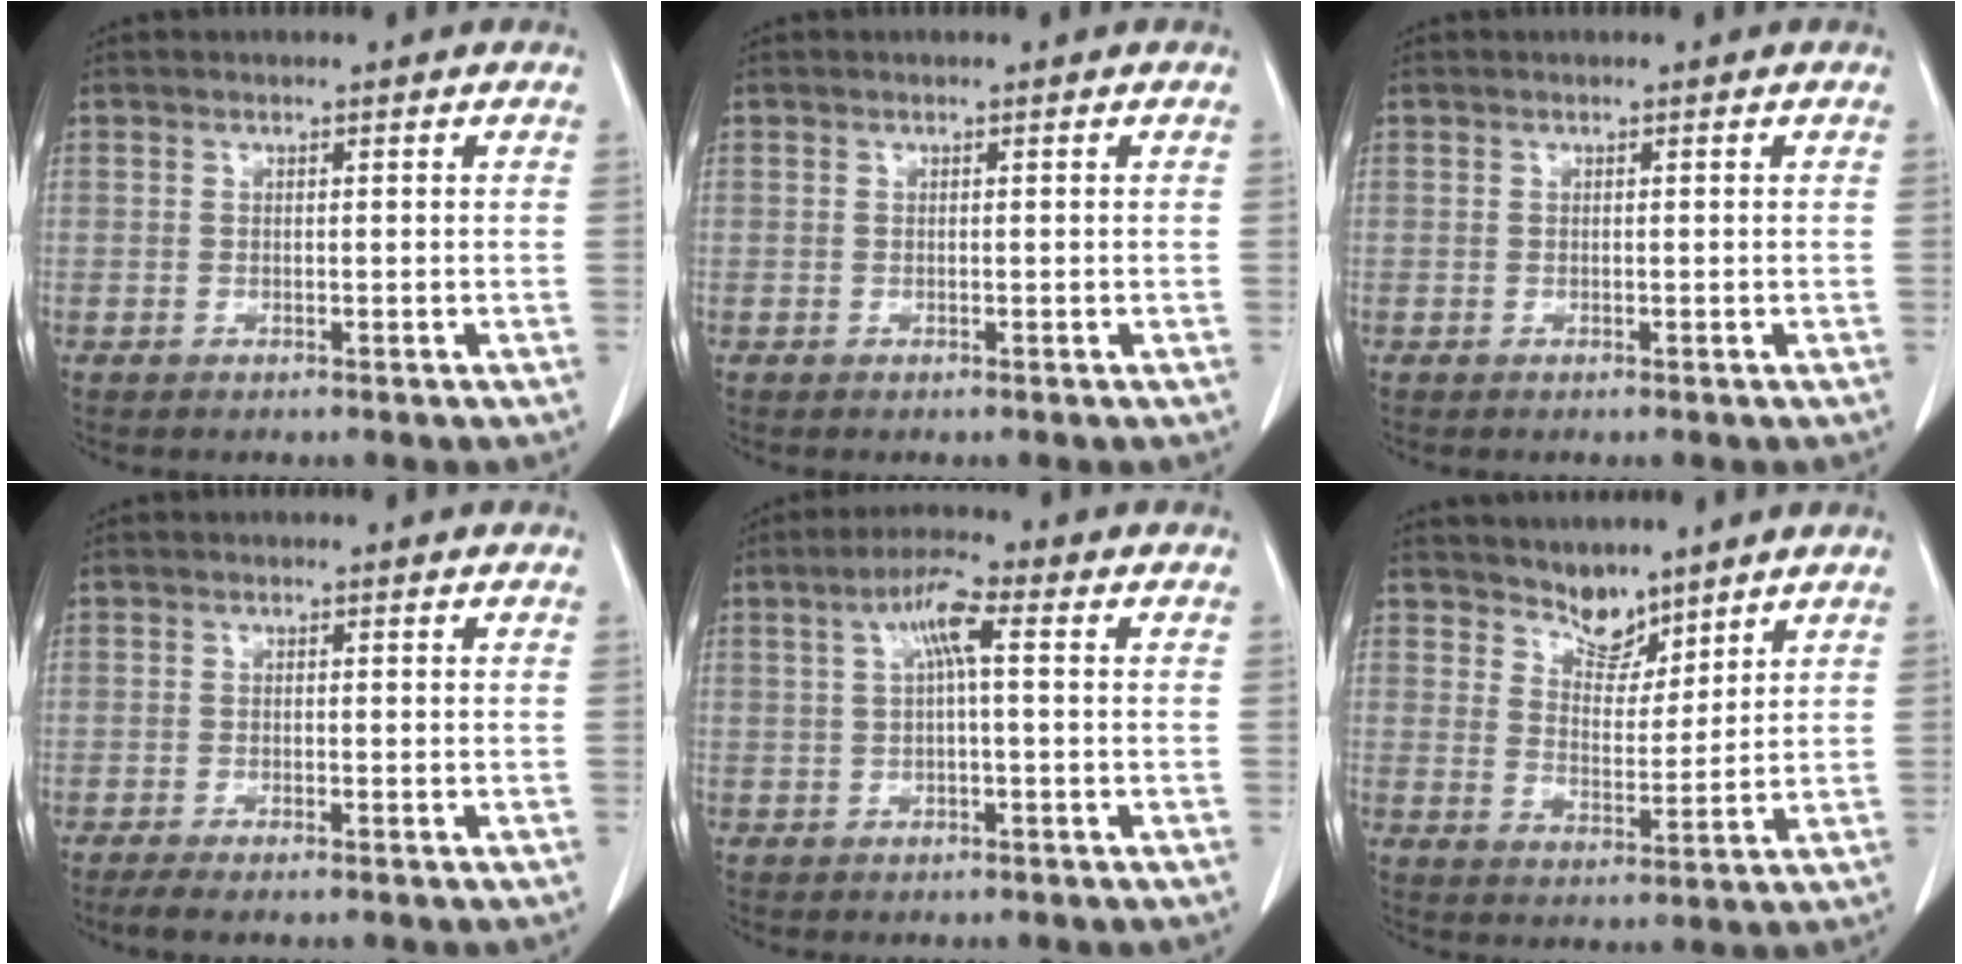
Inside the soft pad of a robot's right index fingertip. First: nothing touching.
{"total": 0.0}
{"total": 0.0}
{"total": 3.4, "force": [-2.7, 0.3, 2.0], "torque": [-0.031, -0.007, -0.038]}
{"total": 4.9, "force": [1.0, 0.5, 4.7], "torque": [-0.091, 0.016, 0.020]}
{"total": 5.1, "force": [4.5, 2.0, 1.2], "torque": [-0.022, -0.001, 0.087]}